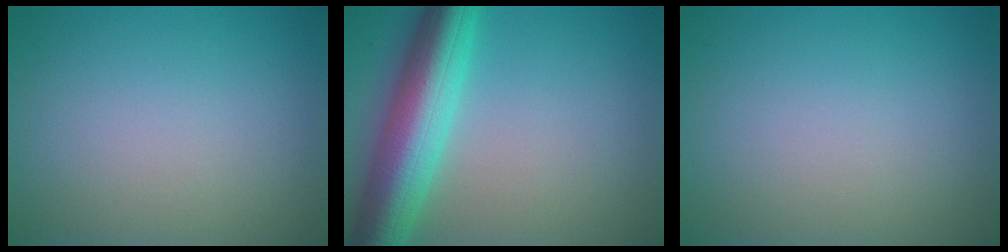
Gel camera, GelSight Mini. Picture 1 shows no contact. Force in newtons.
{"total": 9.0, "press": 9.0, "slide": 0.5}
{"total": 0.0}